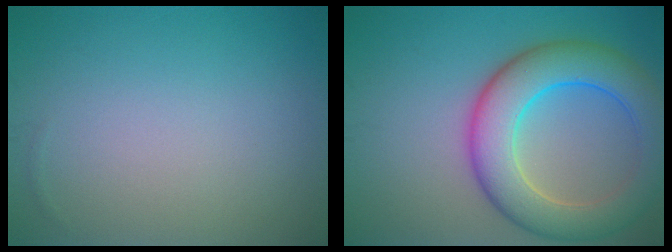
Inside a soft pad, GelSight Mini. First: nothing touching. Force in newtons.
{"total": 8.5, "press": 8.5, "slide": 0.2}